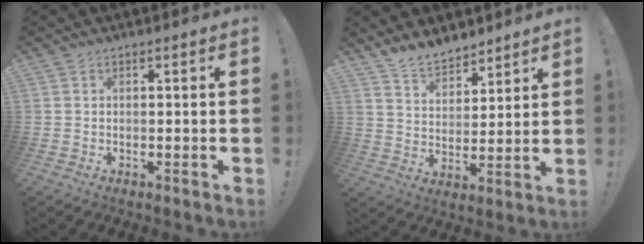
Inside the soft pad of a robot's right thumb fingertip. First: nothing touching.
{"total": 9.3, "force": [8.3, 3.9, 1.8], "torque": [-0.044, -0.061, 0.162]}